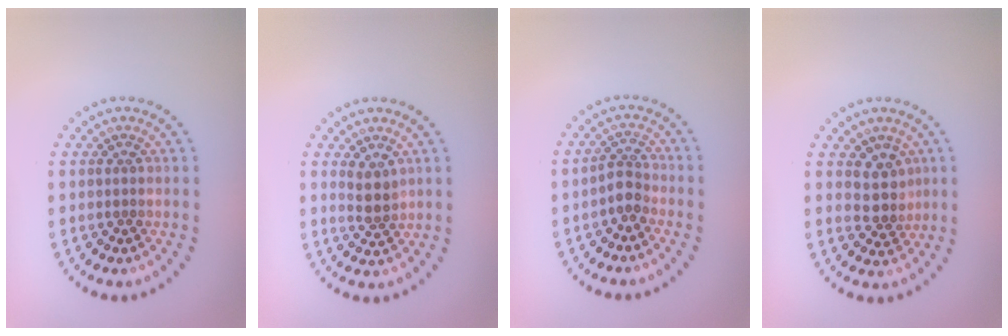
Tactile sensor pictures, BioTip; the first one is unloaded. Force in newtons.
{"total": 1.8, "press": 1.4, "slide": 1.2}
{"total": 2.0, "press": 1.6, "slide": 1.2}
{"total": 2.8, "press": 2.2, "slide": 1.6}